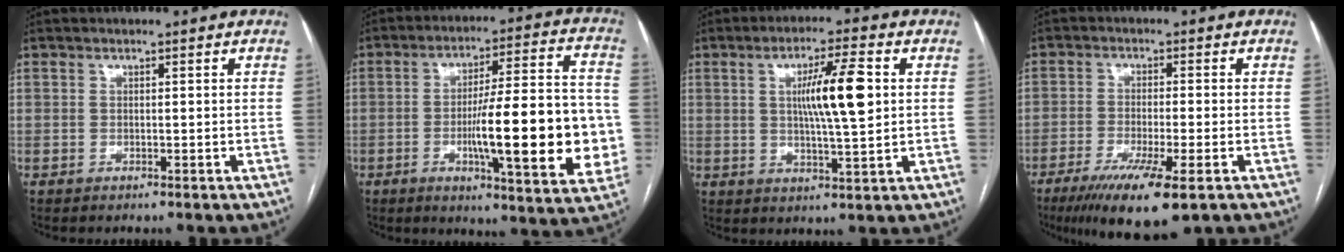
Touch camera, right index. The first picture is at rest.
{"total": 20.5, "force": [-3.6, 3.4, 19.9], "torque": [-0.255, 0.012, -0.045]}
{"total": 9.5, "force": [1.7, 0.7, 9.3], "torque": [-0.160, 0.002, 0.029]}
{"total": 11.1, "force": [-6.5, 1.5, 8.9], "torque": [-0.150, -0.028, -0.103]}